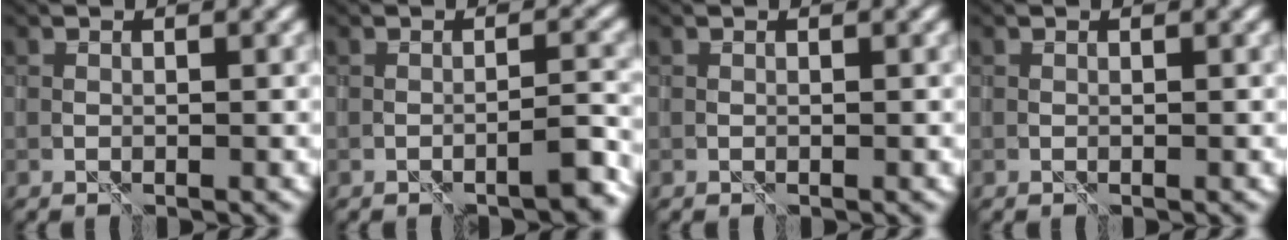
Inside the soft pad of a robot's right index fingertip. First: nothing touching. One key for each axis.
{"total": 3.1, "fx": -1.7, "fy": 0.4, "fz": 2.6, "tx": -0.036, "ty": 0.005, "tz": -0.029}
{"total": 0.0}
{"total": 0.0}